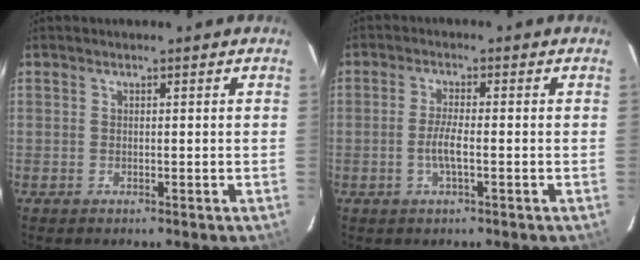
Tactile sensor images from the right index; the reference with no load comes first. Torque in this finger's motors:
{"motor_torque": [0.64, -0.45, 0.46, 0.10]}